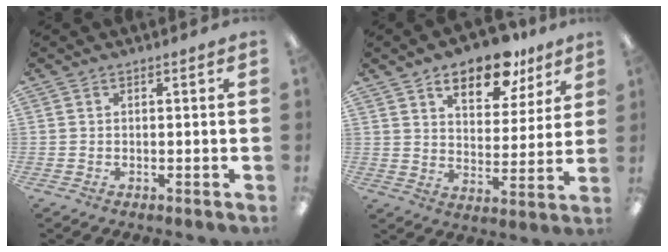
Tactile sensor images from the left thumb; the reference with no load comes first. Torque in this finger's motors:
{"motor_torque": [0.26, 0.37, -0.03, 0.15, 0.07]}